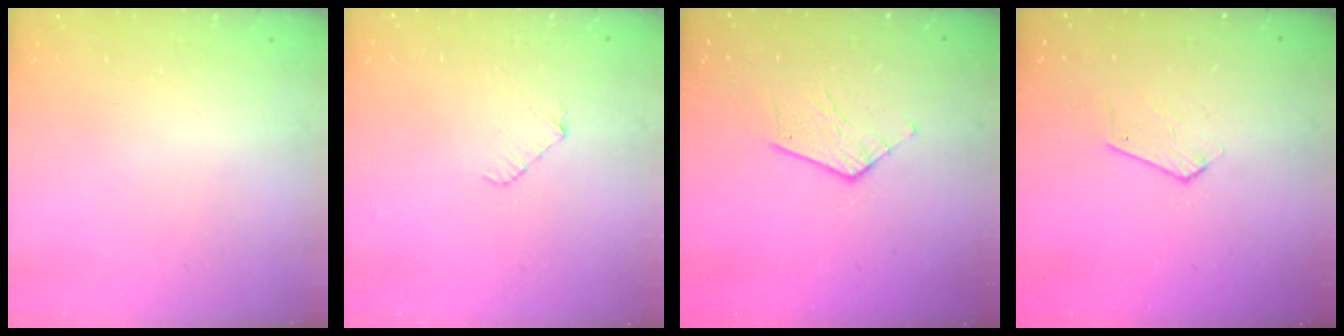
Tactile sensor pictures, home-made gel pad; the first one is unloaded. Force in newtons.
{"total": 4.8, "press": 4.8, "slide": 0.3}
{"total": 7.3, "press": 7.3, "slide": 0.3}
{"total": 4.8, "press": 4.8, "slide": 0.5}